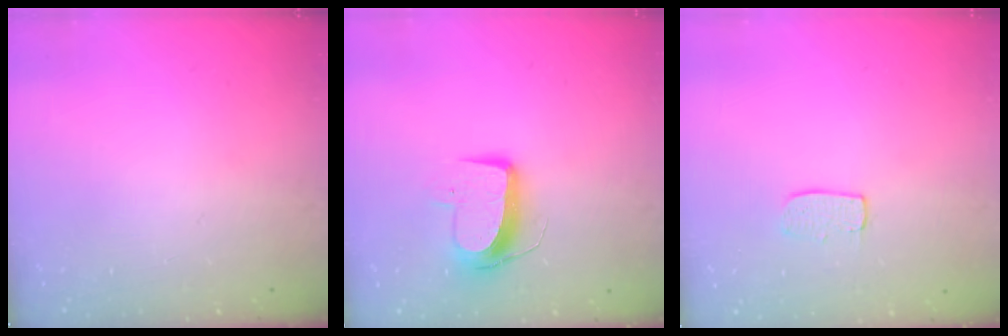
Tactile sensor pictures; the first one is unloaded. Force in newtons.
{"total": 10.1, "press": 10.1, "slide": 0.6}
{"total": 5.6, "press": 5.6, "slide": 0.4}